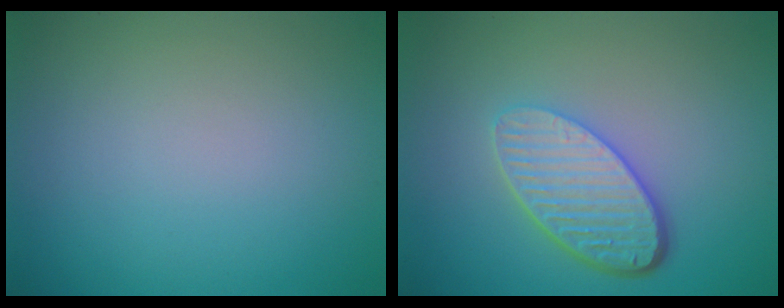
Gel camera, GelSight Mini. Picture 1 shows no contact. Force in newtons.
{"total": 5.3, "press": 3.9, "slide": 3.7}